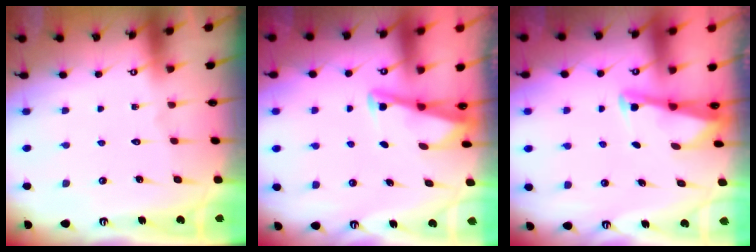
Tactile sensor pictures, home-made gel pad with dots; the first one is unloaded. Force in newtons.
{"total": 3.0, "press": 3.0, "slide": 0.3}
{"total": 2.6, "press": 2.6, "slide": 0.1}